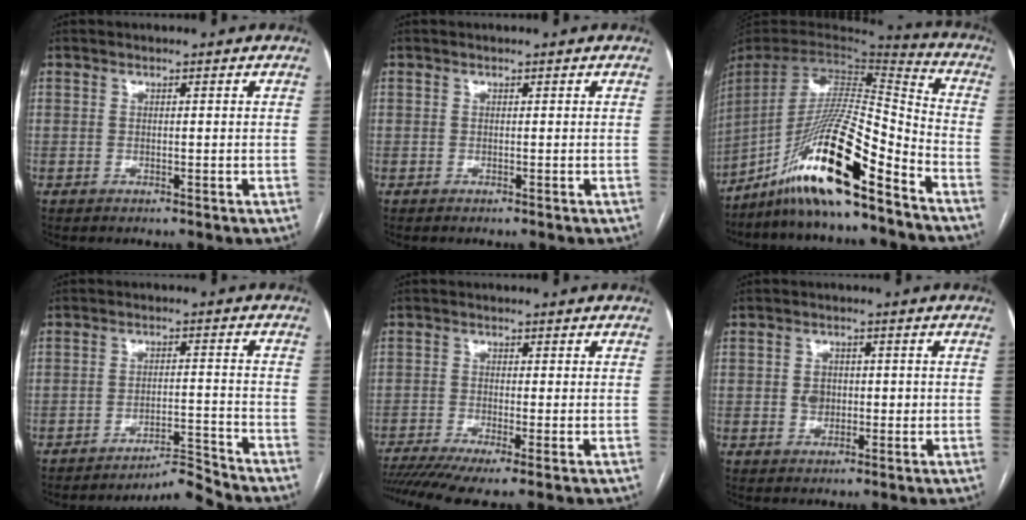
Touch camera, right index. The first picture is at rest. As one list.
[{"total": 0.0}, {"total": 19.9, "force": [-13.5, 1.1, 14.6], "torque": [-0.295, -0.007, -0.250]}, {"total": 5.1, "force": [-4.7, -2.1, -0.5], "torque": [0.011, 0.004, -0.074]}, {"total": 8.7, "force": [-5.8, 1.4, 6.4], "torque": [-0.118, -0.008, -0.101]}, {"total": 3.3, "force": [0.1, 2.7, 1.8], "torque": [-0.027, 0.010, 0.005]}]